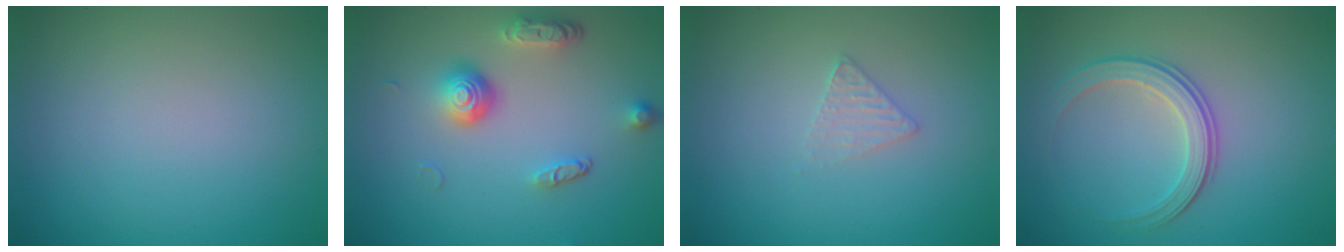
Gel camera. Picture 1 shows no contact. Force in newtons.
{"total": 3.8, "press": 2.9, "slide": 2.6}
{"total": 1.4, "press": 1.3, "slide": 0.2}
{"total": 2.9, "press": 2.7, "slide": 1.0}